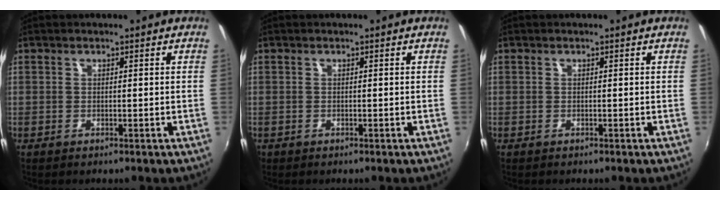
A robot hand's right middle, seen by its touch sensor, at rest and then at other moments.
{"total": 0.5, "force": [-0.3, 0.4, -0.2], "torque": [0.002, -0.004, -0.006]}
{"total": 0.0}